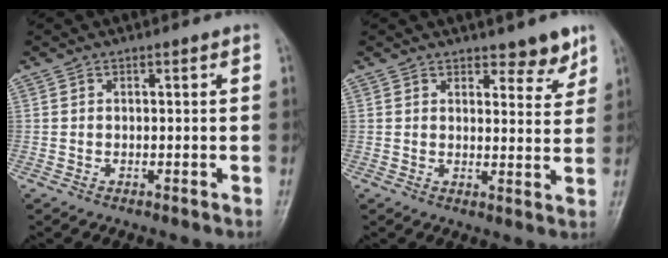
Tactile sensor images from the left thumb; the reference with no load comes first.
{"total": 4.9, "force": [3.8, 2.0, 2.4], "torque": [-0.005, -0.028, 0.050]}